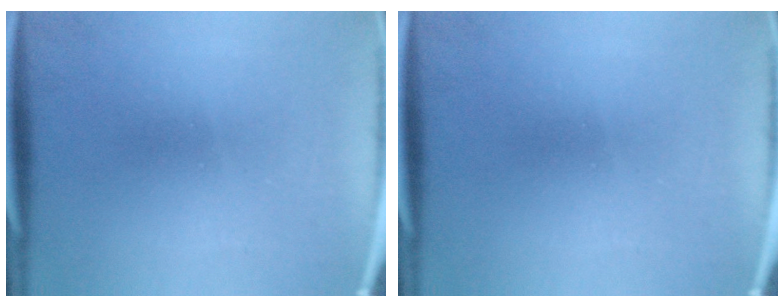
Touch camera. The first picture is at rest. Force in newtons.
{"total": 0.0}